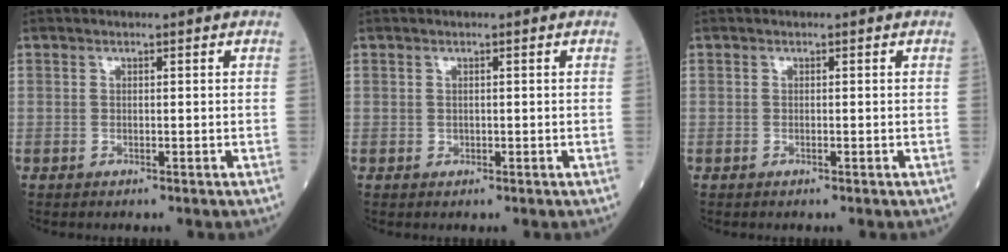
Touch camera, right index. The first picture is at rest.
{"total": 0.0}
{"total": 0.0}